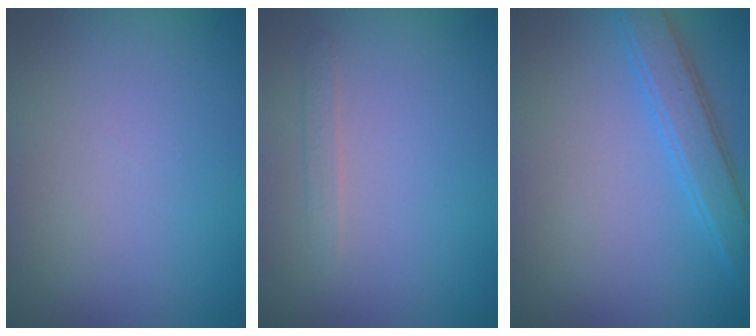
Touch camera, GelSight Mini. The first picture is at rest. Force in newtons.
{"total": 0.9, "press": 0.8, "slide": 0.1}
{"total": 3.0, "press": 3.0, "slide": 0.0}